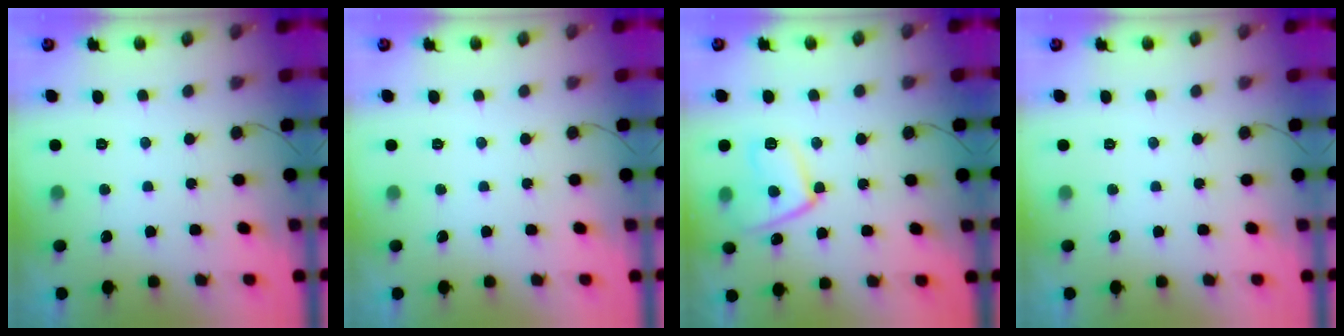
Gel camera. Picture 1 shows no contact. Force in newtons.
{"total": 0.0}
{"total": 11.4, "press": 11.3, "slide": 0.9}
{"total": 0.0}